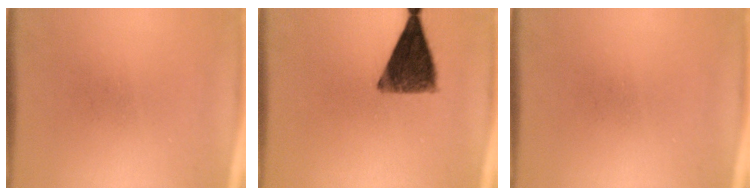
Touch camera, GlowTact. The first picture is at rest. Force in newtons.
{"total": 10.3}
{"total": 0.0}